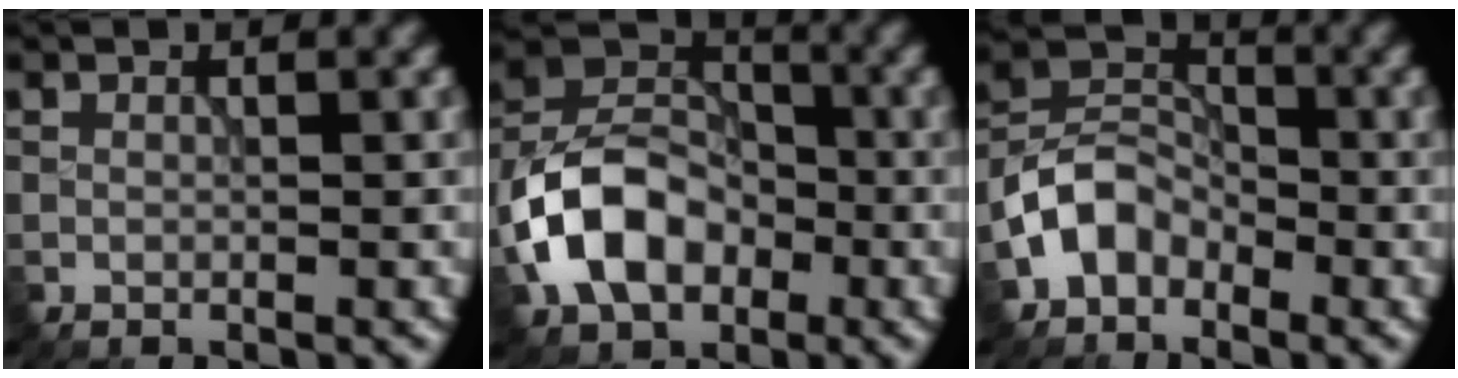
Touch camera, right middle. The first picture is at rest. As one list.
[{"total": 8.7, "force": [-3.0, 6.2, 5.4], "torque": [-0.103, 0.010, -0.069]}, {"total": 4.4, "force": [-2.4, 3.1, 2.0], "torque": [-0.040, 0.010, -0.058]}]